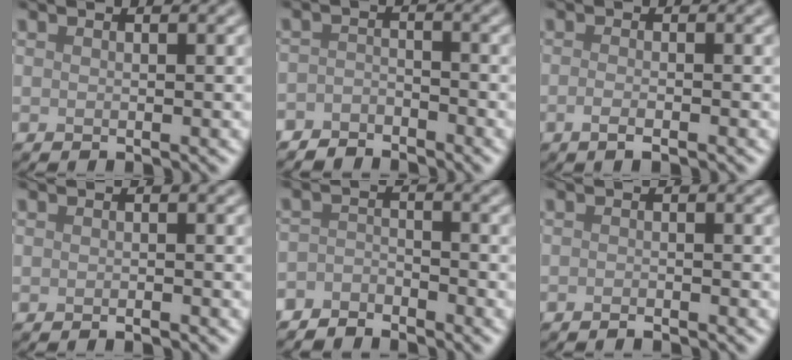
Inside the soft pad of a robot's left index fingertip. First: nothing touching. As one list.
[{"total": 2.4, "force": [-2.2, 1.0, 0.1], "torque": [0.001, 0.006, -0.048]}, {"total": 1.5, "force": [-0.7, 0.4, 1.3], "torque": [-0.022, -0.003, -0.016]}, {"total": 0.5, "force": [-0.4, 0.1, 0.3], "torque": [-0.002, 0.000, -0.006]}, {"total": 2.5, "force": [-2.3, 0.9, 0.2], "torque": [-0.002, 0.004, -0.052]}, {"total": 0.8, "force": [-0.7, 0.1, 0.3], "torque": [-0.003, 0.000, -0.015]}]